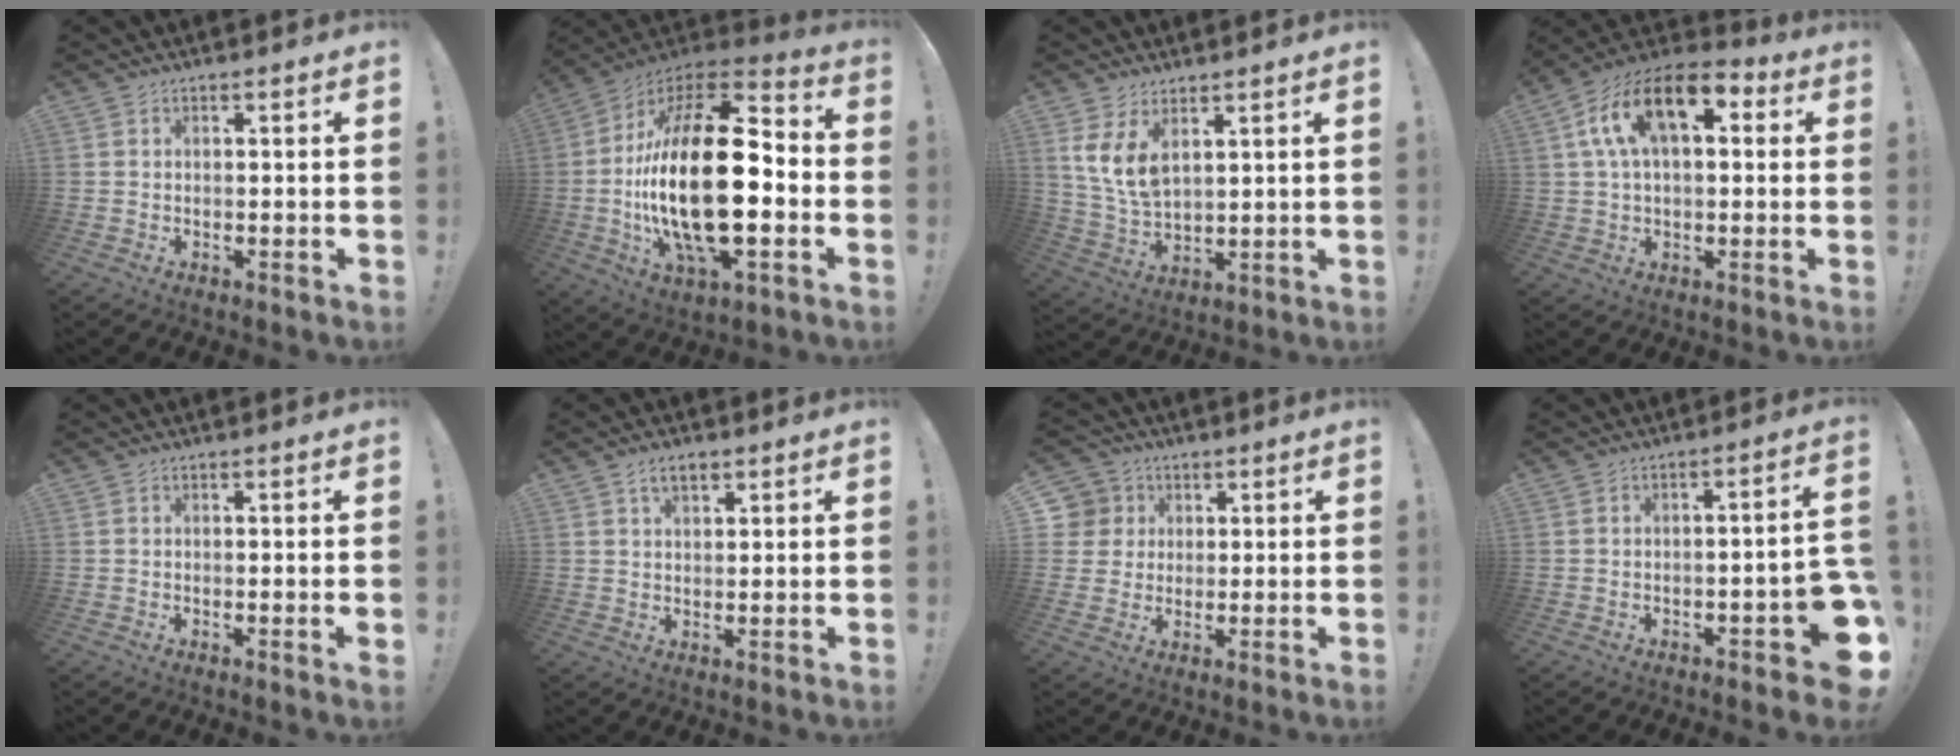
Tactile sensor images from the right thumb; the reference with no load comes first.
{"total": 30.1, "force": [-3.2, 12.7, 27.0], "torque": [-0.525, 0.009, -0.056]}
{"total": 8.8, "force": [4.8, 4.5, 5.7], "torque": [-0.118, -0.024, 0.091]}
{"total": 16.9, "force": [6.2, 8.8, 13.0], "torque": [-0.234, -0.005, 0.106]}
{"total": 0.9, "force": [0.1, -0.1, 0.9], "torque": [-0.015, -0.001, 0.001]}
{"total": 4.3, "force": [2.5, 2.3, 2.7], "torque": [-0.042, -0.005, 0.044]}
{"total": 6.4, "force": [1.7, 6.1, 1.0], "torque": [-0.018, -0.010, 0.032]}
{"total": 7.1, "force": [-3.1, 2.0, 6.1], "torque": [-0.081, 0.013, -0.046]}